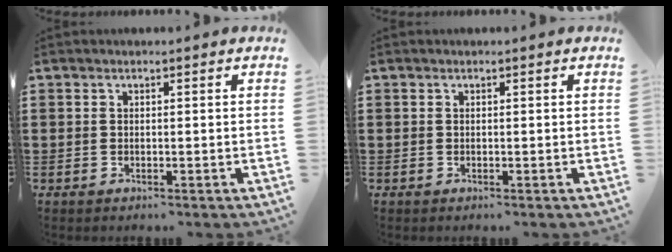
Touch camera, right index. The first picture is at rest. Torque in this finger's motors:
{"motor_torque": [0.00, 0.00, 0.00, -0.01]}